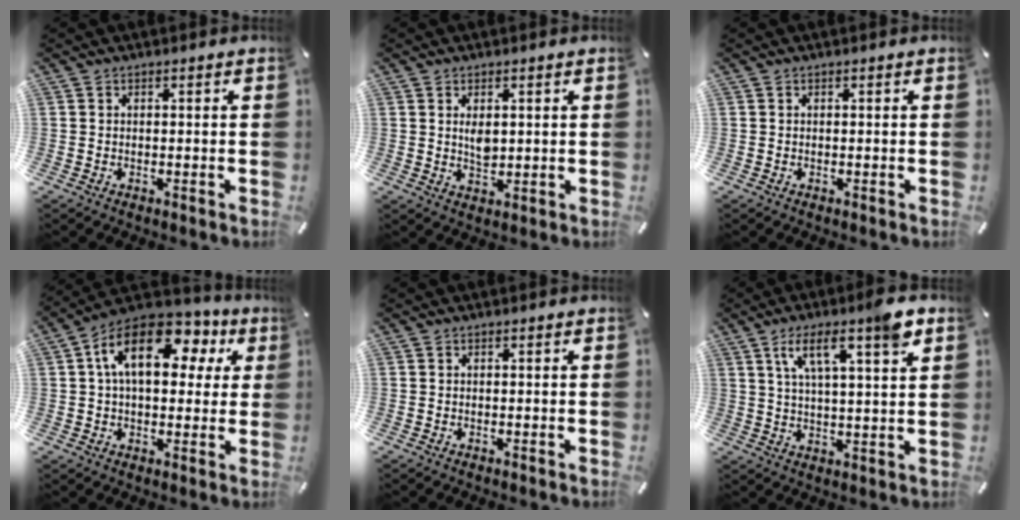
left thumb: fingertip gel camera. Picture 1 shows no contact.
{"total": 3.4, "force": [0.9, 2.1, 2.5], "torque": [-0.046, -0.005, 0.009]}
{"total": 0.0}
{"total": 16.7, "force": [5.8, 9.8, 12.2], "torque": [-0.204, -0.006, 0.098]}
{"total": 0.0}
{"total": 11.1, "force": [6.6, 2.4, 8.5], "torque": [-0.150, -0.019, 0.109]}